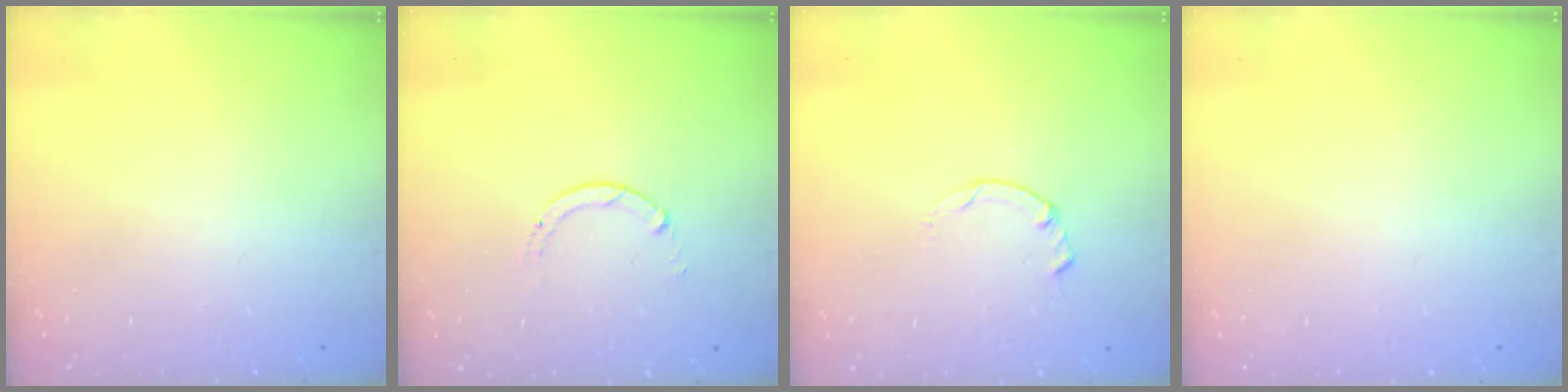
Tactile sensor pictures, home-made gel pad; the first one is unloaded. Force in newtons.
{"total": 0.8, "press": 0.7, "slide": 0.1}
{"total": 0.5, "press": 0.4, "slide": 0.3}
{"total": 2.5, "press": 2.5, "slide": 0.2}